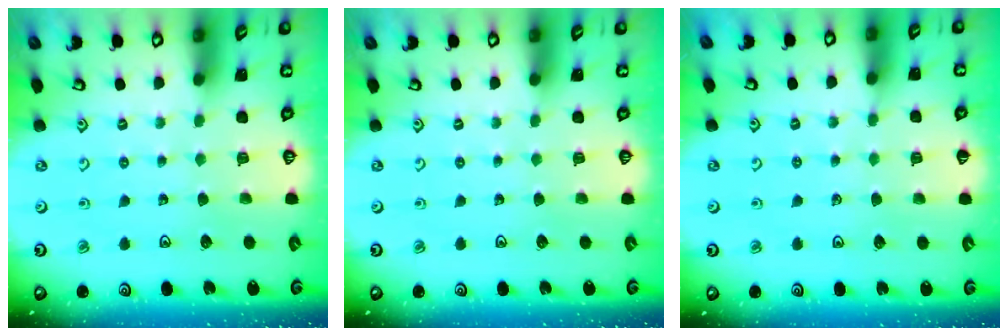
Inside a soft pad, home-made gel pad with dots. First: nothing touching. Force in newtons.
{"total": 0.0}
{"total": 2.5, "press": 2.5, "slide": 0.4}